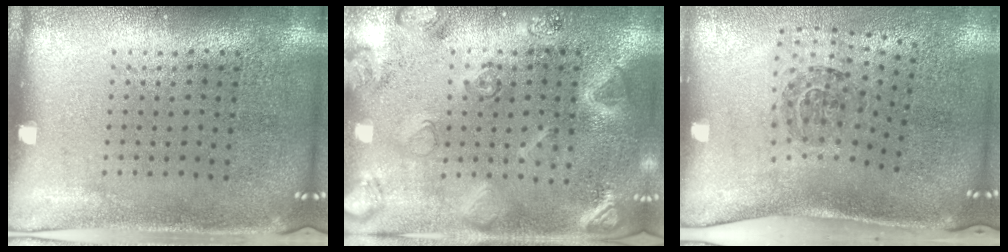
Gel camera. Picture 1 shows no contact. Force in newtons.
{"total": 2.5, "press": 2.5, "slide": 0.1}
{"total": 1.7, "press": 1.1, "slide": 1.2}